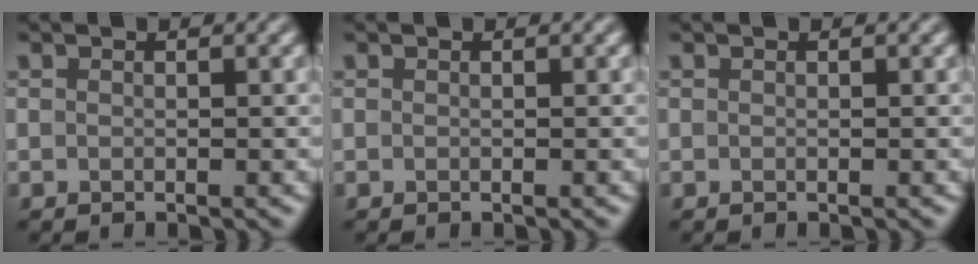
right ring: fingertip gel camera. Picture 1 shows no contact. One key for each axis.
{"total": 0.0}
{"total": 0.0}